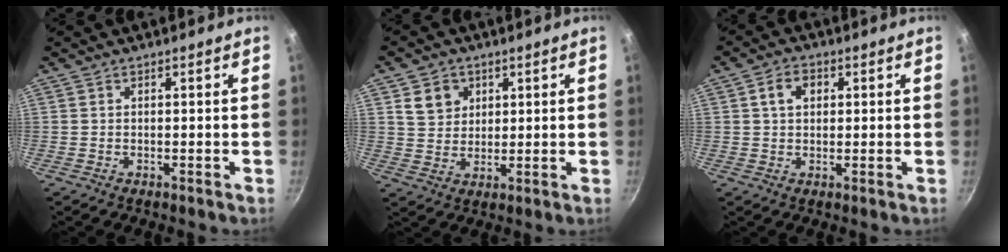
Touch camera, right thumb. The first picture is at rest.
{"total": 6.5, "force": [2.4, 5.5, 2.5], "torque": [-0.014, -0.003, 0.046]}
{"total": 4.6, "force": [1.2, 3.4, 2.9], "torque": [-0.033, 0.009, 0.017]}